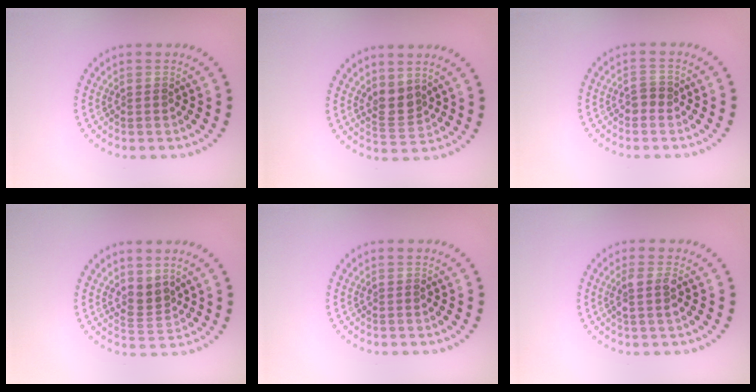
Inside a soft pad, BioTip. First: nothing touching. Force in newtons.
{"total": 2.2, "press": 1.8, "slide": 1.3}
{"total": 1.1, "press": 1.1, "slide": 0.2}
{"total": 2.2, "press": 1.6, "slide": 1.5}
{"total": 0.0}
{"total": 1.8, "press": 1.5, "slide": 0.9}